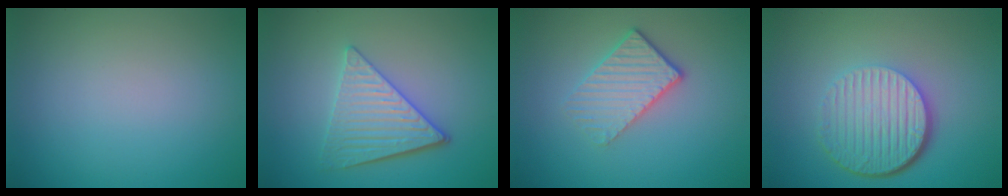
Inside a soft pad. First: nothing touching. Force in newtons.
{"total": 4.5, "press": 3.7, "slide": 2.5}
{"total": 3.2, "press": 2.8, "slide": 1.5}
{"total": 6.3, "press": 4.3, "slide": 4.6}